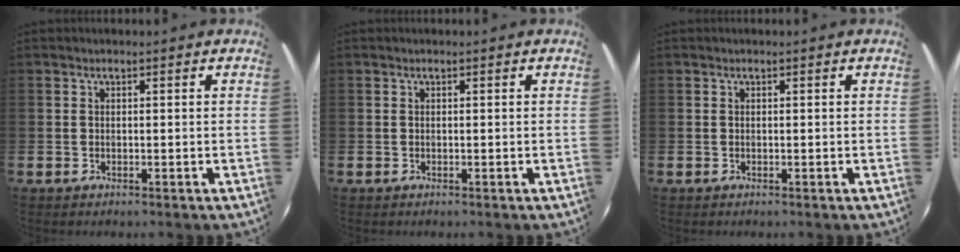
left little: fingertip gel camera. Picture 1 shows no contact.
{"total": 0.0}
{"total": 0.0}